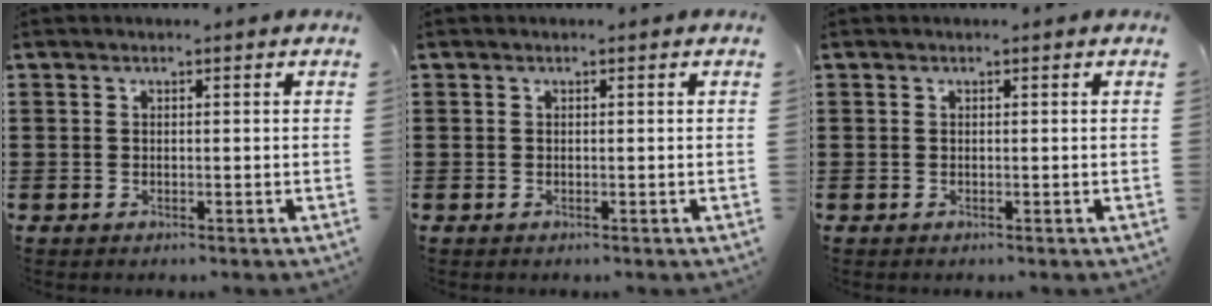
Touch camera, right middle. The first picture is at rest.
{"total": 0.0}
{"total": 0.0}